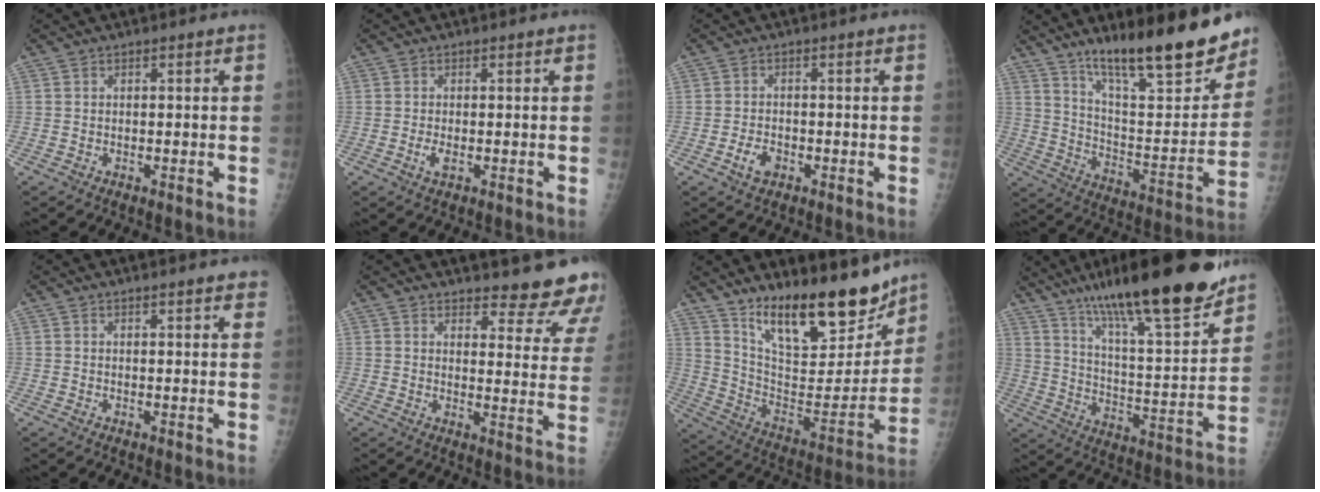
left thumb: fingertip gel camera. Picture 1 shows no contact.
{"total": 1.7, "force": [-0.3, 0.8, 1.5], "torque": [-0.031, -0.003, -0.004]}
{"total": 3.3, "force": [-1.5, 2.2, 2.0], "torque": [-0.031, 0.006, -0.024]}
{"total": 24.1, "force": [17.6, 5.5, 15.6], "torque": [-0.199, -0.094, 0.280]}
{"total": 3.8, "force": [3.2, 0.7, 2.0], "torque": [-0.011, -0.005, 0.033]}
{"total": 13.6, "force": [12.9, 3.2, 2.9], "torque": [0.013, -0.110, 0.132]}
{"total": 23.9, "force": [17.5, 7.7, 14.3], "torque": [-0.180, -0.093, 0.292]}
{"total": 25.5, "force": [18.6, 4.7, 16.8], "torque": [-0.246, -0.072, 0.303]}